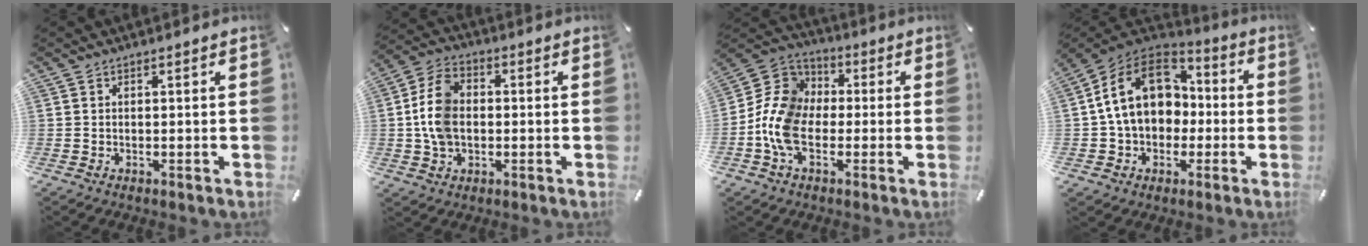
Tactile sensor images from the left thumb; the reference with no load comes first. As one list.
[{"total": 9.8, "force": [-0.3, 7.2, 6.6], "torque": [-0.152, 0.012, -0.005]}, {"total": 11.7, "force": [-3.7, 8.6, 7.0], "torque": [-0.167, 0.023, -0.072]}, {"total": 16.8, "force": [1.0, 13.5, 9.9], "torque": [-0.189, 0.018, 0.022]}]